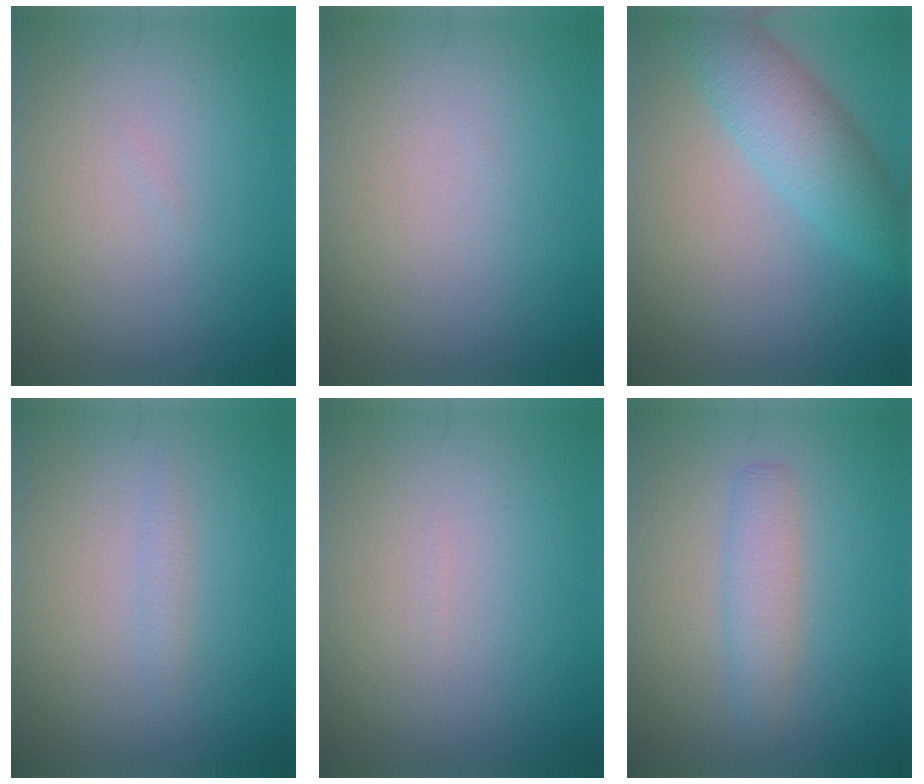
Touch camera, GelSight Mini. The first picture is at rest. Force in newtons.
{"total": 0.0}
{"total": 5.3, "press": 5.3, "slide": 0.3}
{"total": 0.8, "press": 0.8, "slide": 0.1}
{"total": 0.0}
{"total": 2.4, "press": 2.4, "slide": 0.1}